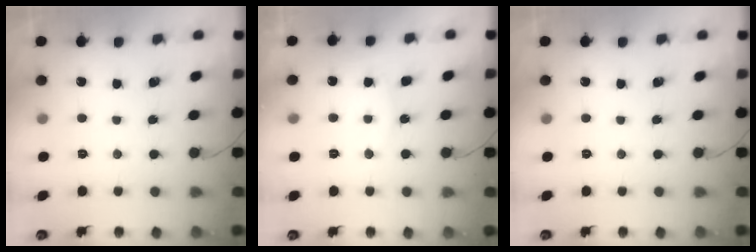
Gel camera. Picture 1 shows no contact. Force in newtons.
{"total": 7.7, "press": 7.7, "slide": 0.8}
{"total": 0.0}